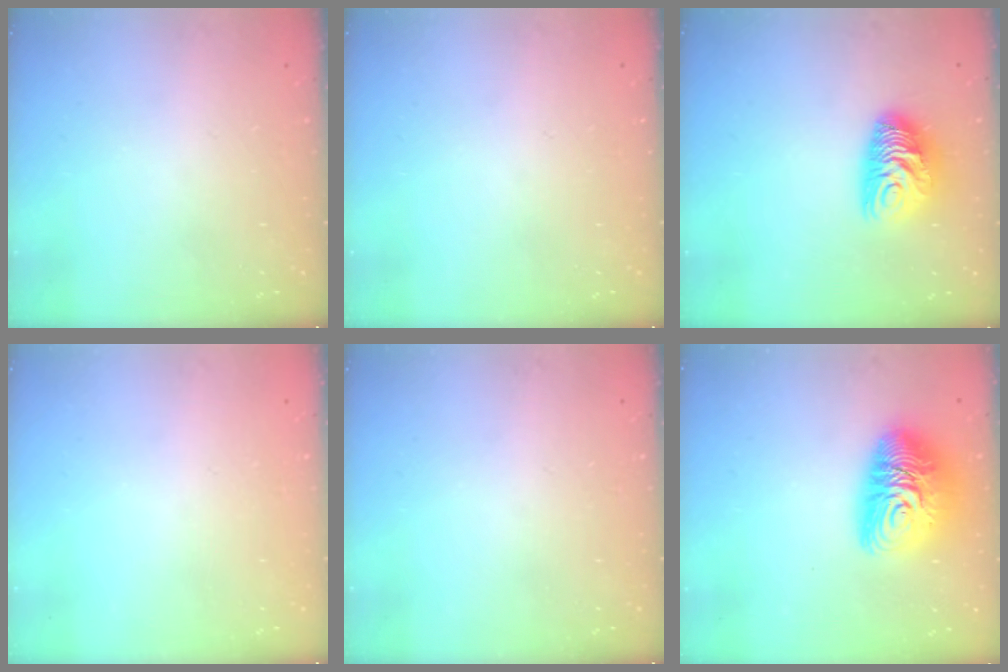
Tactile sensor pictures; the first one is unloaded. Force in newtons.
{"total": 0.0}
{"total": 9.9, "press": 9.9, "slide": 0.2}
{"total": 0.0}
{"total": 0.0}
{"total": 13.9, "press": 13.9, "slide": 1.1}